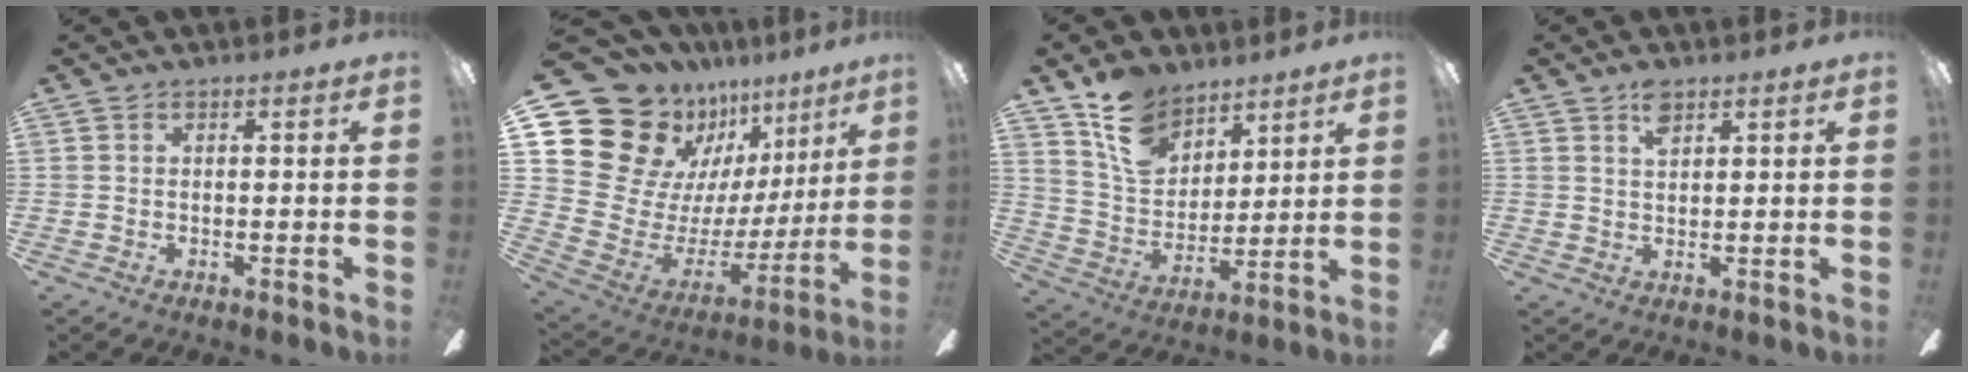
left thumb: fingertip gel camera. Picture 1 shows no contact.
{"total": 18.7, "force": [13.1, 11.6, 6.6], "torque": [-0.134, -0.110, 0.258]}
{"total": 14.2, "force": [9.6, 9.2, 5.1], "torque": [-0.100, -0.046, 0.190]}
{"total": 3.9, "force": [2.5, 2.0, 2.3], "torque": [-0.035, -0.004, 0.042]}